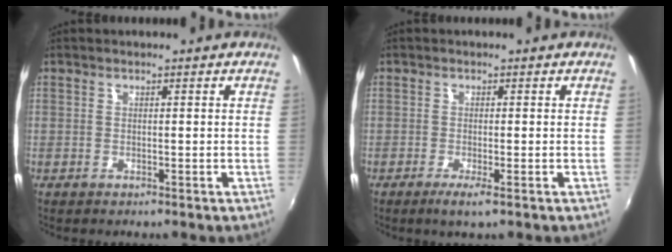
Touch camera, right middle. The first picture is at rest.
{"total": 2.3, "force": [-1.3, 0.0, 1.9], "torque": [-0.043, -0.011, -0.026]}